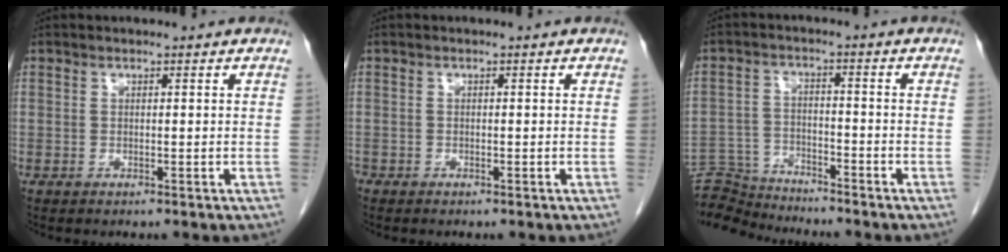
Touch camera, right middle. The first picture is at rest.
{"total": 0.6, "force": [-0.5, 0.3, 0.1], "torque": [-0.007, 0.001, -0.012]}
{"total": 8.2, "force": [-8.2, 0.2, -0.5], "torque": [0.002, 0.004, -0.154]}